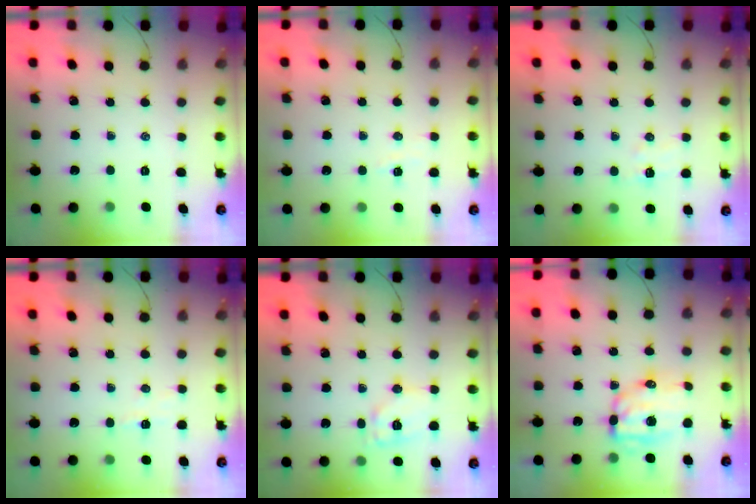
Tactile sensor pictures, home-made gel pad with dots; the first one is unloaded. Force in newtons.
{"total": 3.5, "press": 3.4, "slide": 0.9}
{"total": 4.5, "press": 4.4, "slide": 1.0}
{"total": 3.3, "press": 3.0, "slide": 1.2}
{"total": 10.7, "press": 10.7, "slide": 1.0}
{"total": 9.6, "press": 9.4, "slide": 2.1}